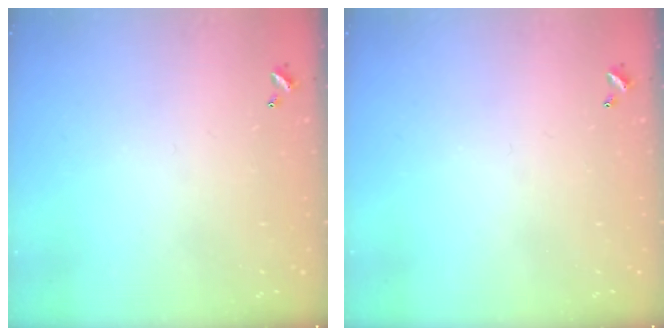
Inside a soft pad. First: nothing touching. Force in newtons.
{"total": 0.0}